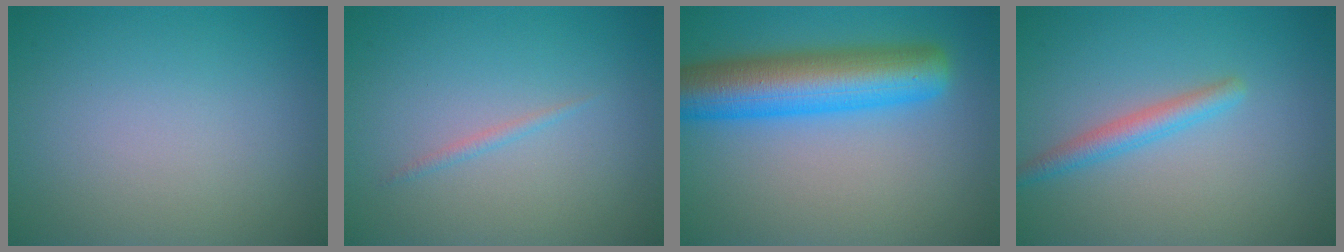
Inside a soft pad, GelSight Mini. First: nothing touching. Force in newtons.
{"total": 0.6, "press": 0.6, "slide": 0.1}
{"total": 8.8, "press": 8.8, "slide": 0.2}
{"total": 2.1, "press": 2.1, "slide": 0.1}